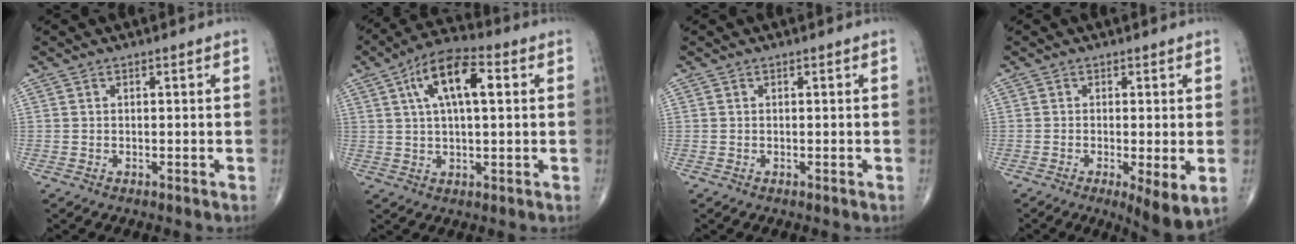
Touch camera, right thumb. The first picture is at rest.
{"total": 11.6, "force": [3.4, 4.7, 10.1], "torque": [-0.177, 0.019, 0.051]}
{"total": 0.0}
{"total": 6.4, "force": [-1.5, 1.5, 6.0], "torque": [-0.101, -0.022, -0.026]}